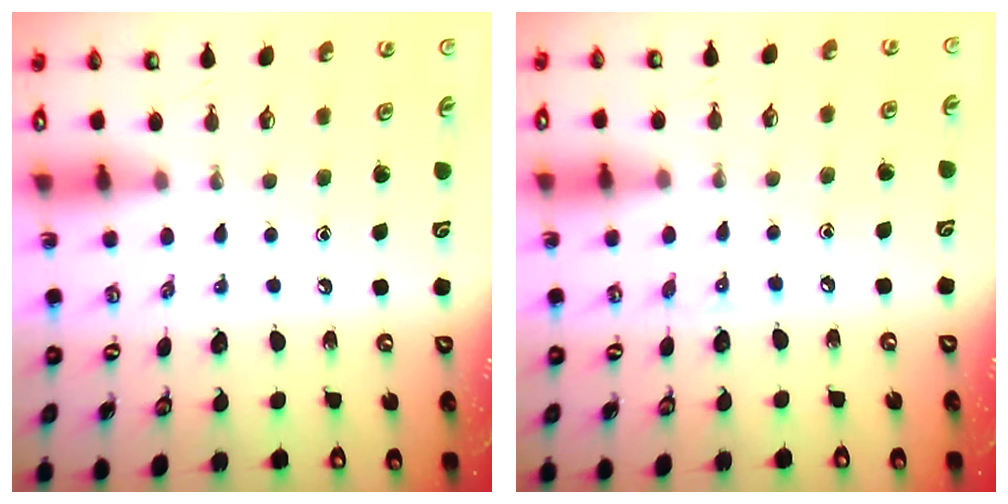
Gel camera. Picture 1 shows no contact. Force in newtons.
{"total": 4.6, "press": 4.6, "slide": 0.5}